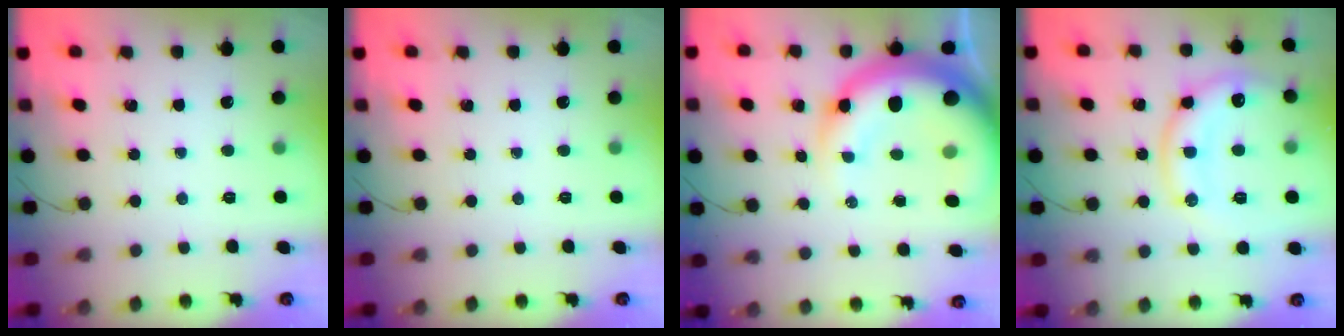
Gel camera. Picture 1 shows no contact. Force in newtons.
{"total": 0.0}
{"total": 17.1, "press": 16.7, "slide": 3.6}
{"total": 15.6, "press": 15.6, "slide": 1.5}